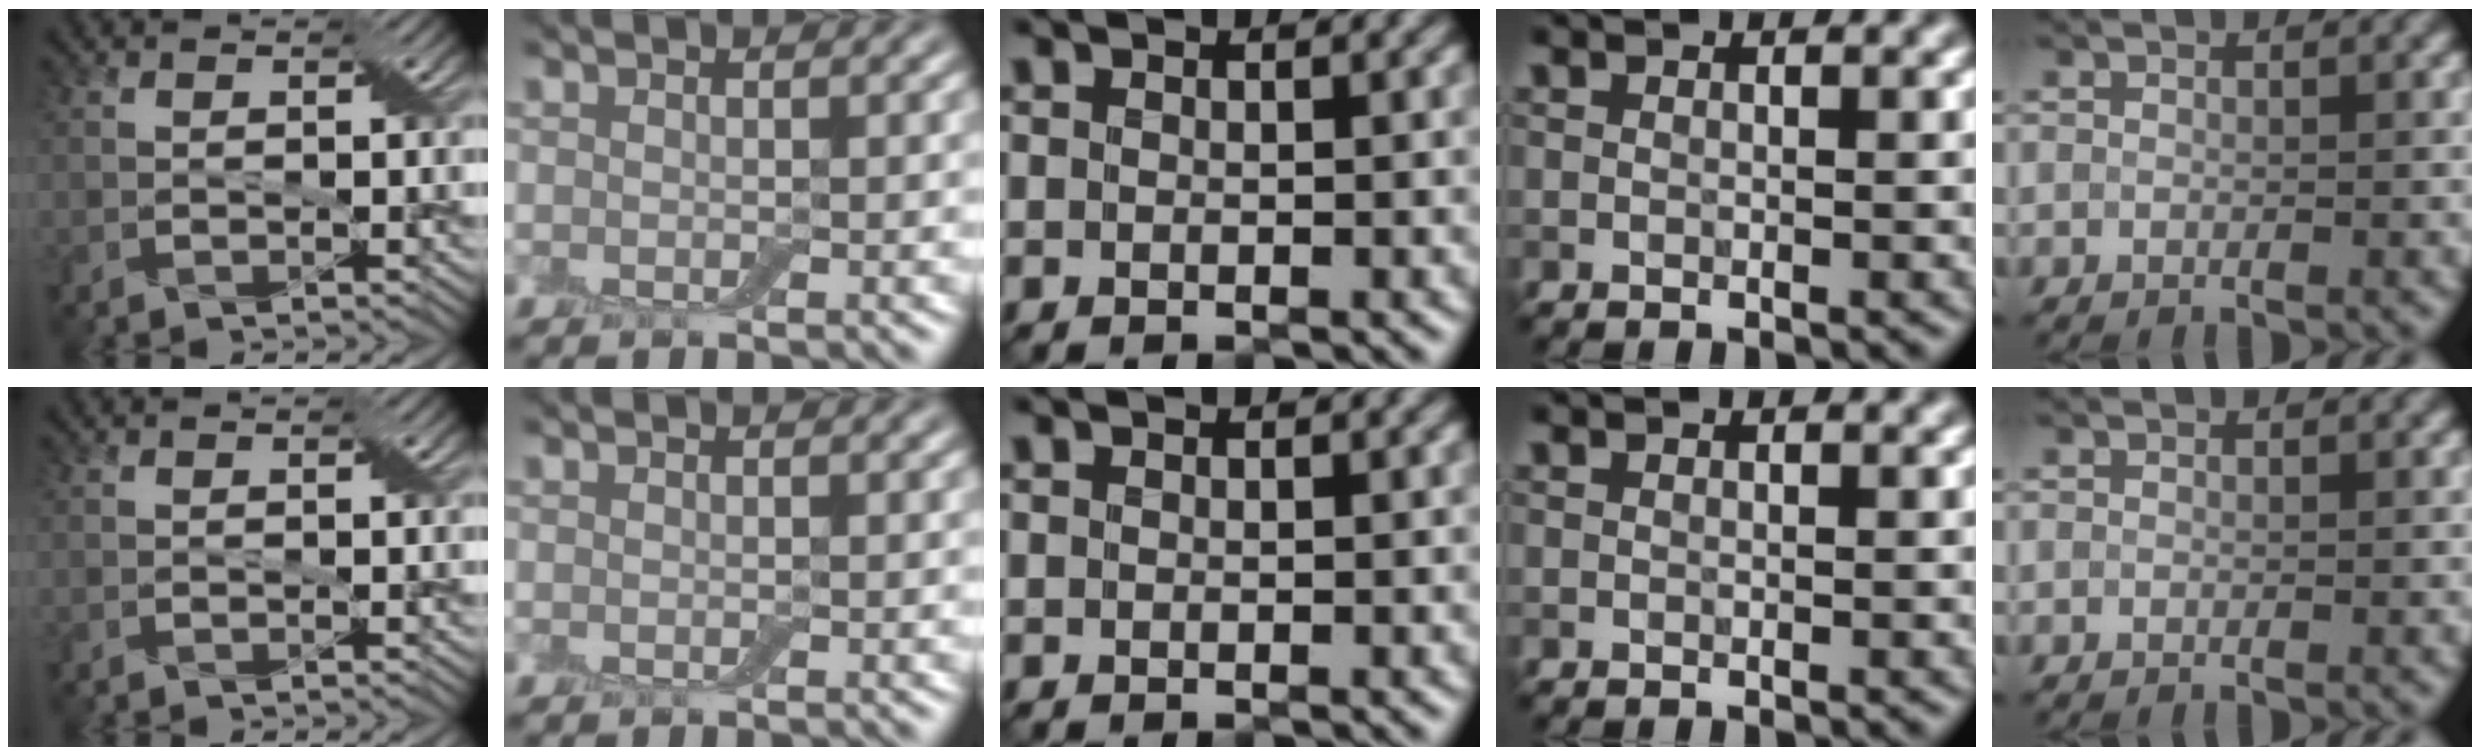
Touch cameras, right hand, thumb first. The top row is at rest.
{}